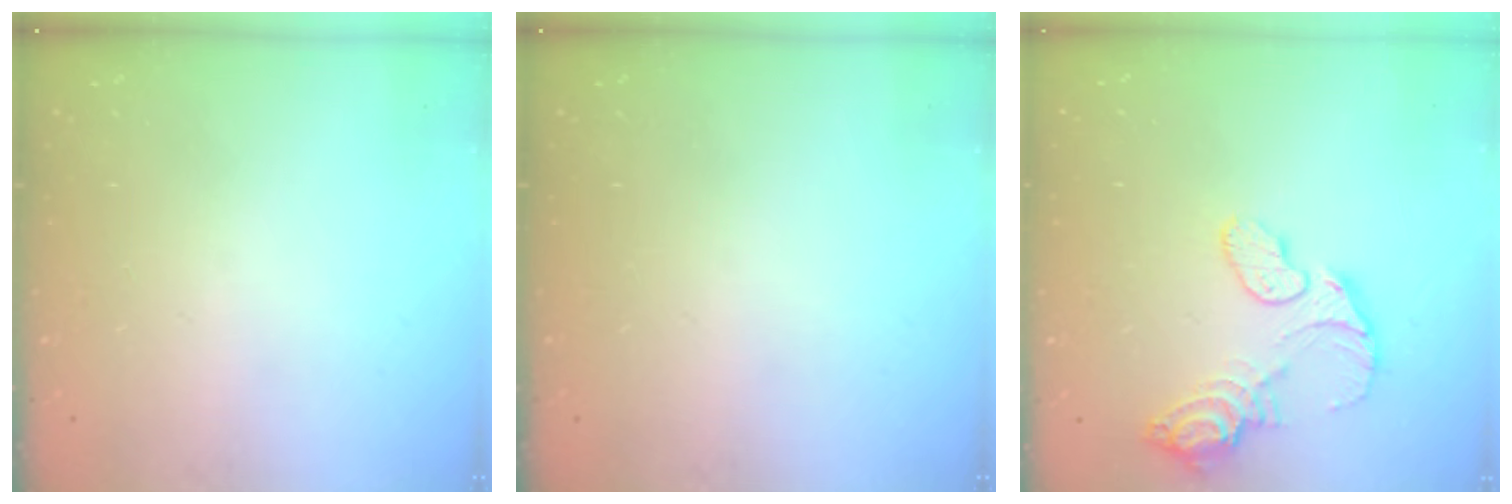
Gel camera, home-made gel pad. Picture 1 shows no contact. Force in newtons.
{"total": 0.0}
{"total": 11.6, "press": 11.5, "slide": 0.8}